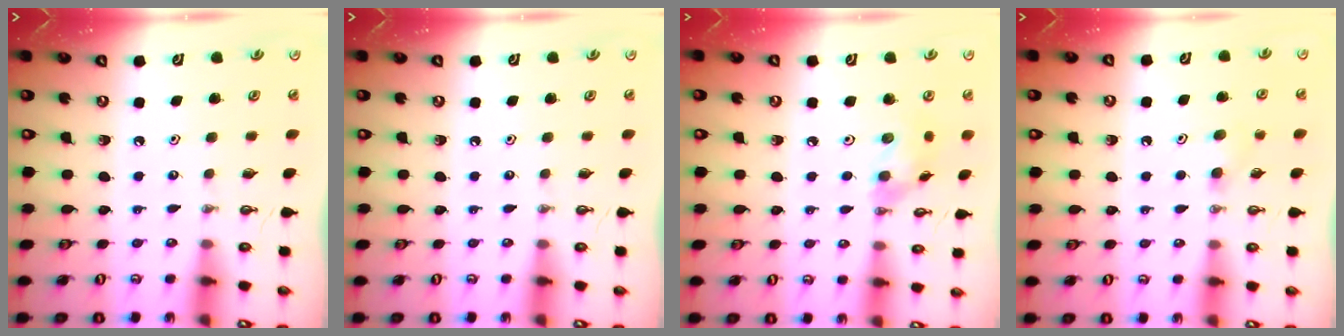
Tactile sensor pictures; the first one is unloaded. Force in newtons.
{"total": 0.0}
{"total": 9.9, "press": 9.6, "slide": 2.6}
{"total": 3.3, "press": 3.2, "slide": 0.9}